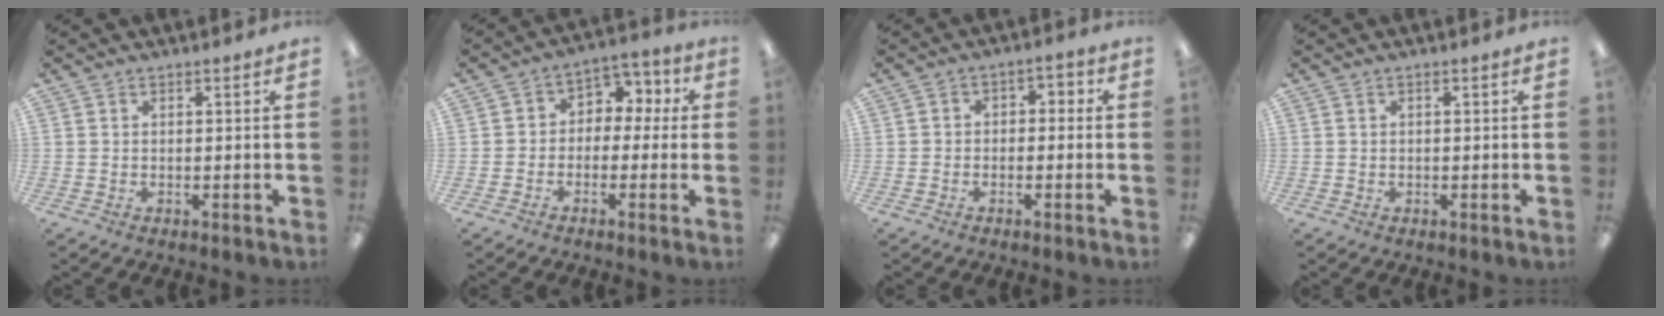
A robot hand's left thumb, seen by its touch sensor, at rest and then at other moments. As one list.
[{"total": 5.7, "force": [-0.6, 5.1, 2.5], "torque": [-0.036, 0.018, -0.013]}, {"total": 3.4, "force": [-2.5, 1.9, 1.2], "torque": [-0.014, 0.019, -0.047]}, {"total": 0.0}]